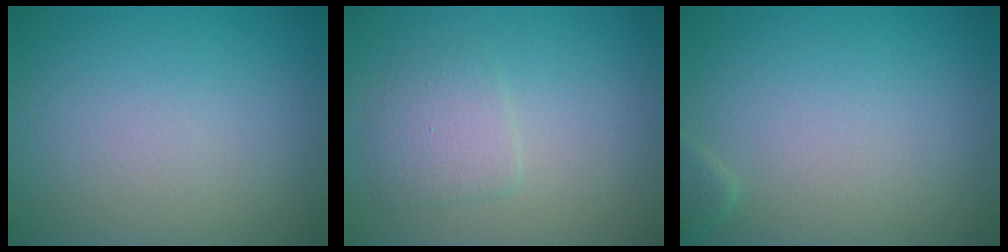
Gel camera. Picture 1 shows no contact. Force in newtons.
{"total": 2.3, "press": 2.3, "slide": 0.1}
{"total": 0.8, "press": 0.8, "slide": 0.1}